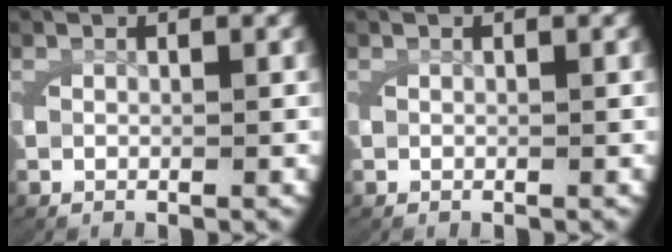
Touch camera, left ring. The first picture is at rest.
{"total": 0.0}